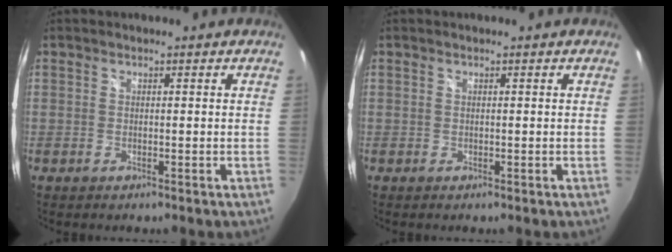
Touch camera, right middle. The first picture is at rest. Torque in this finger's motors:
{"motor_torque": [0.00, -0.02, 0.04, 0.01]}